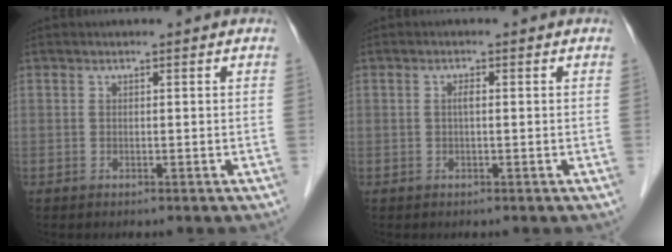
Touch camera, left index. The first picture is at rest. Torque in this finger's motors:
{"motor_torque": [0.23, 0.14, 0.02, 0.01]}